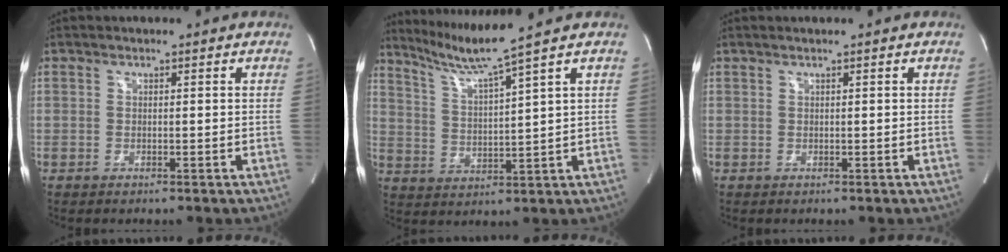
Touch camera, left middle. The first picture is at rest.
{"total": 8.1, "force": [6.5, -3.0, 3.7], "torque": [-0.077, -0.017, 0.128]}
{"total": 0.6, "force": [0.5, -0.2, 0.4], "torque": [-0.015, 0.009, 0.016]}